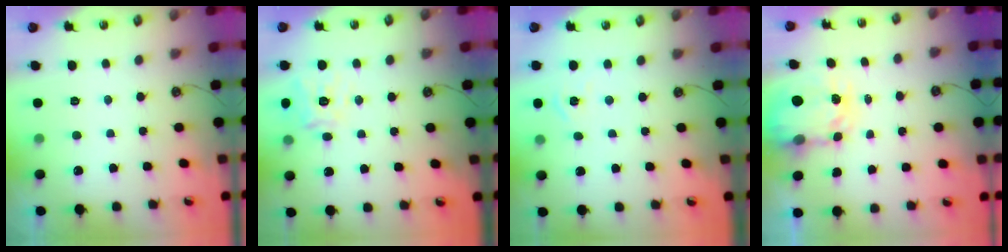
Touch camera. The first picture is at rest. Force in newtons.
{"total": 13.4, "press": 13.3, "slide": 1.7}
{"total": 3.7, "press": 3.6, "slide": 0.5}
{"total": 5.1, "press": 5.1, "slide": 0.6}